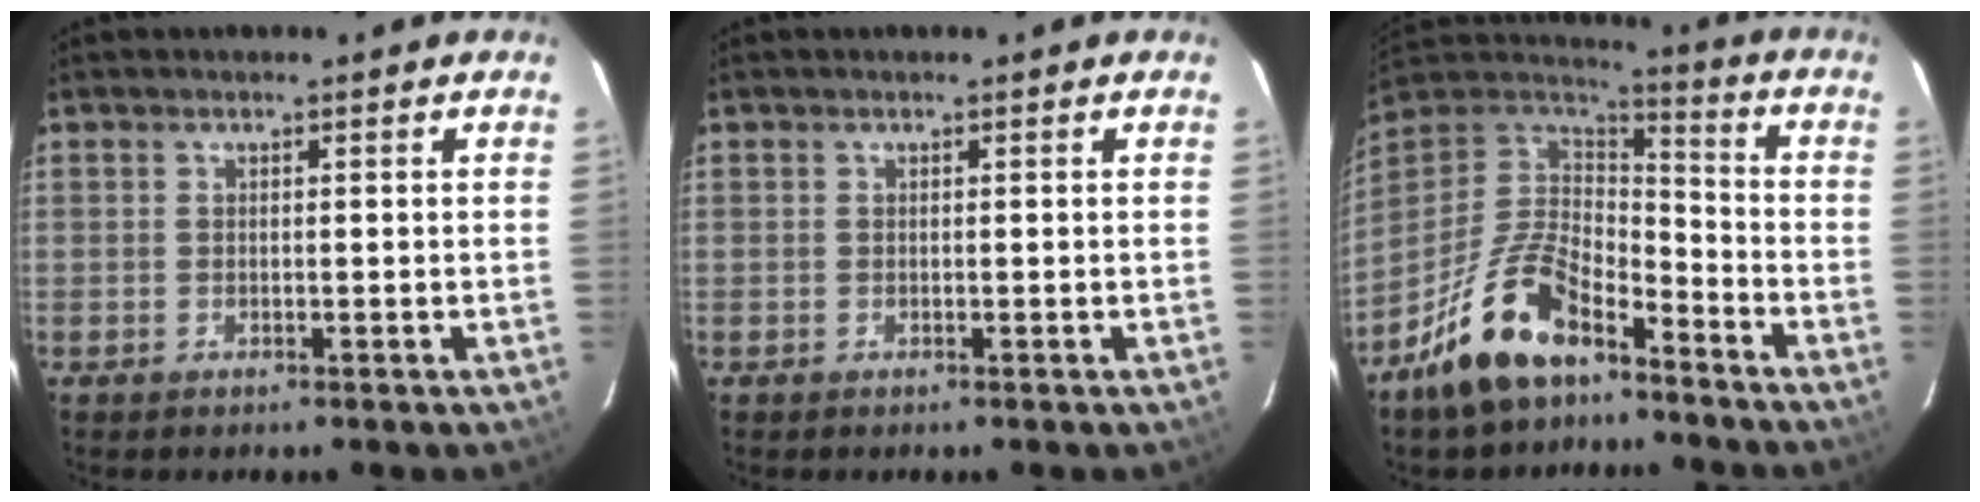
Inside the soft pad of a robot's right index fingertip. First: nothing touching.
{"total": 0.0}
{"total": 17.1, "force": [-11.2, 7.7, 10.4], "torque": [-0.226, 0.004, -0.207]}